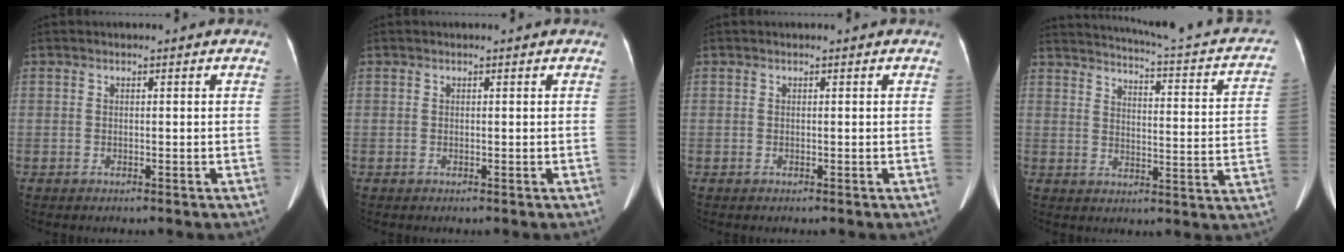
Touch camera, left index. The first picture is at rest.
{"total": 0.0}
{"total": 0.0}
{"total": 19.1, "force": [15.4, 3.4, 10.8], "torque": [-0.148, -0.016, 0.167]}